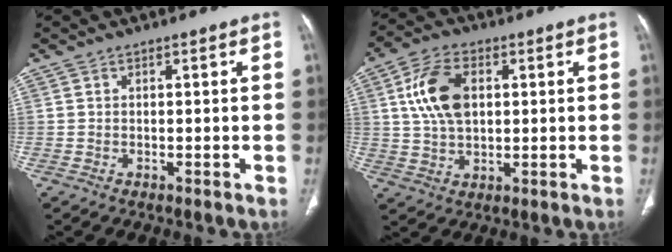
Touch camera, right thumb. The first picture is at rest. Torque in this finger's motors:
{"motor_torque": [0.69, 0.69, 0.70, 0.11, 0.32]}